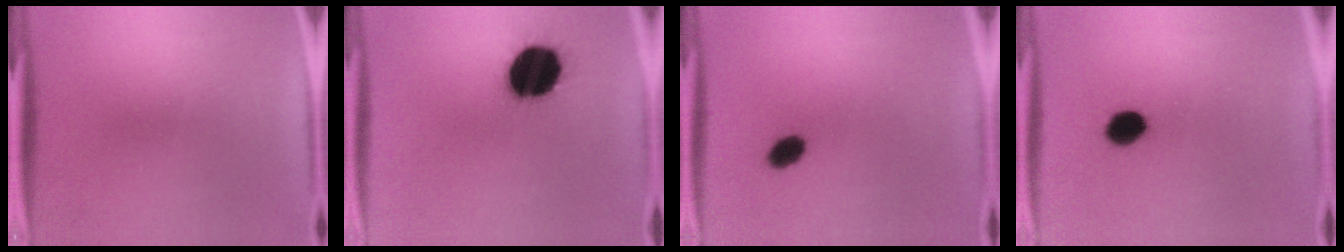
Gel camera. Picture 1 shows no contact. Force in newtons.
{"total": 18.7}
{"total": 3.6}
{"total": 6.1}